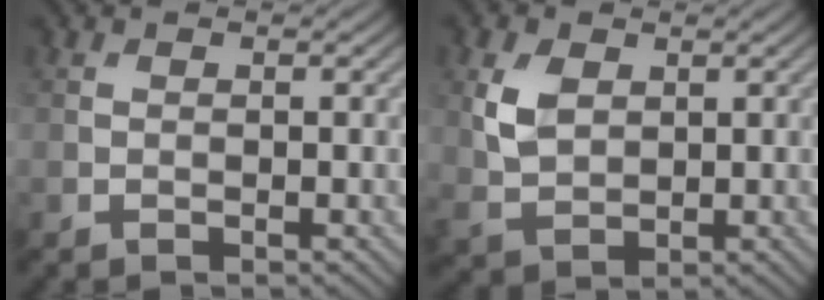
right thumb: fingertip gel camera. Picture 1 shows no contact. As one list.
[{"total": 4.8, "force": [1.5, 3.4, 3.1], "torque": [-0.082, -0.001, 0.030]}]